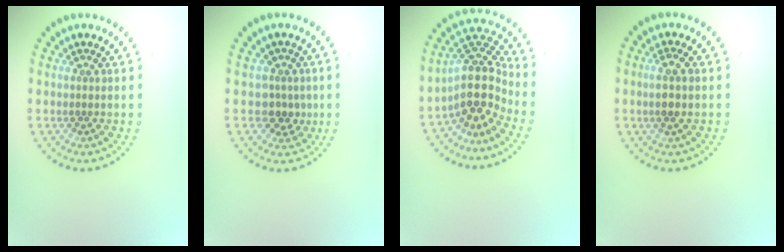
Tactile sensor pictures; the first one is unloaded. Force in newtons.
{"total": 2.3, "press": 1.8, "slide": 1.4}
{"total": 5.0, "press": 3.9, "slide": 3.2}
{"total": 2.0, "press": 1.8, "slide": 0.8}